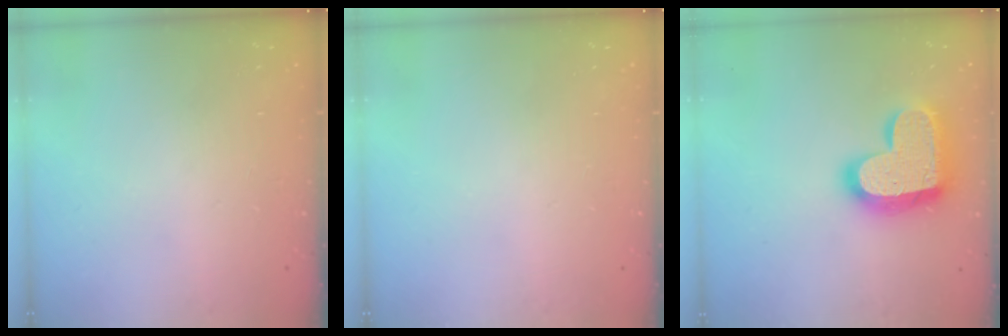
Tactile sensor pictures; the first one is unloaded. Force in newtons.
{"total": 0.0}
{"total": 22.2, "press": 22.1, "slide": 1.5}